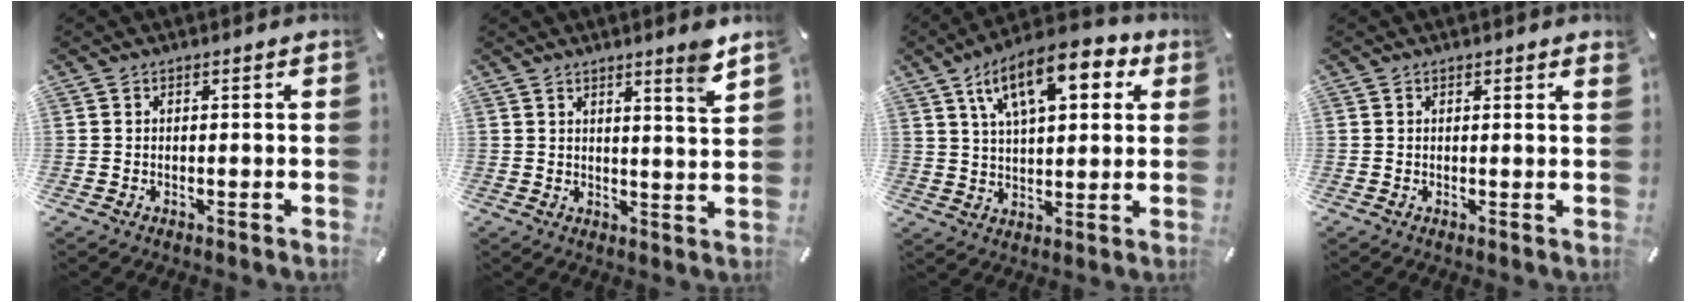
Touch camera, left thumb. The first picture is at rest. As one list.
[{"total": 5.7, "force": [4.4, -0.4, 3.6], "torque": [-0.058, -0.035, 0.070]}, {"total": 15.7, "force": [7.8, 7.2, 11.5], "torque": [-0.184, -0.013, 0.131]}, {"total": 0.7, "force": [0.6, 0.0, 0.4], "torque": [0.001, -0.004, 0.008]}]